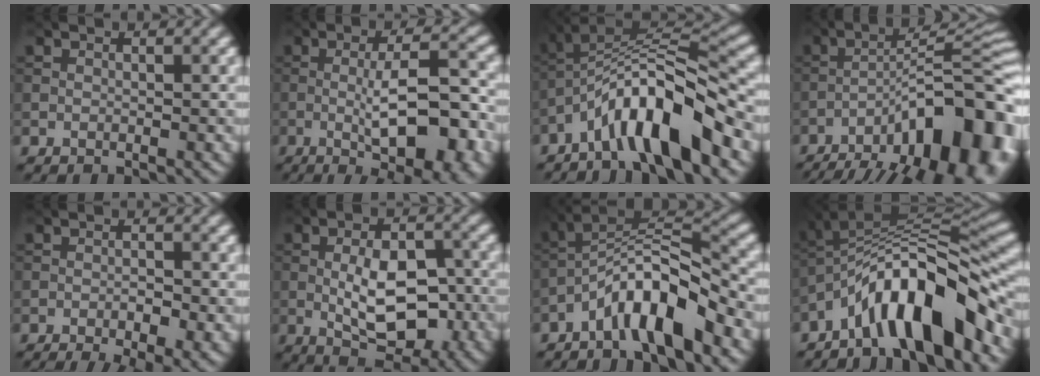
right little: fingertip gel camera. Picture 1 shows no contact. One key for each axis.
{"total": 10.4, "fx": -2.6, "fy": 2.7, "fz": 9.7, "tx": -0.142, "ty": -0.001, "tz": -0.037}
{"total": 10.3, "fx": -5.5, "fy": 2.6, "fz": 8.3, "tx": -0.129, "ty": 0.022, "tz": -0.098}
{"total": 18.2, "fx": -10.4, "fy": 5.6, "fz": 13.9, "tx": -0.162, "ty": 0.011, "tz": -0.160}
{"total": 5.5, "fx": -2.8, "fy": 1.6, "fz": 4.5, "tx": -0.067, "ty": -0.007, "tz": -0.032}
{"total": 7.5, "fx": -1.5, "fy": 3.5, "fz": 6.4, "tx": -0.110, "ty": 0.002, "tz": -0.026}
{"total": 8.3, "fx": -4.7, "fy": 2.3, "fz": 6.4, "tx": -0.105, "ty": 0.019, "tz": -0.092}
{"total": 10.7, "fx": -6.2, "fy": 2.6, "fz": 8.3, "tx": -0.120, "ty": 0.022, "tz": -0.109}